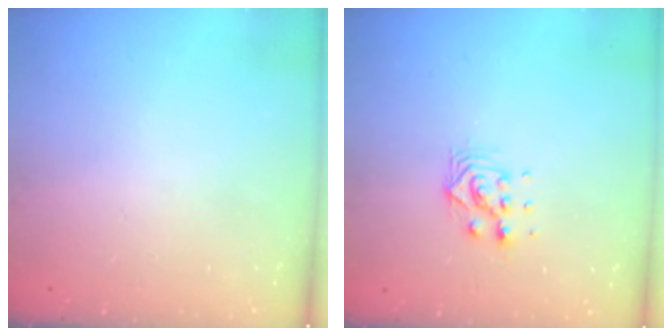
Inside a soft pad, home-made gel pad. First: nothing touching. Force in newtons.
{"total": 7.0, "press": 7.0, "slide": 0.5}